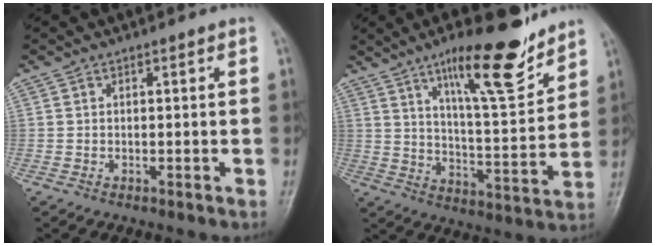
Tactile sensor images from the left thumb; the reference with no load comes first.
{"total": 16.8, "force": [11.2, 3.9, 11.8], "torque": [-0.158, -0.071, 0.185]}